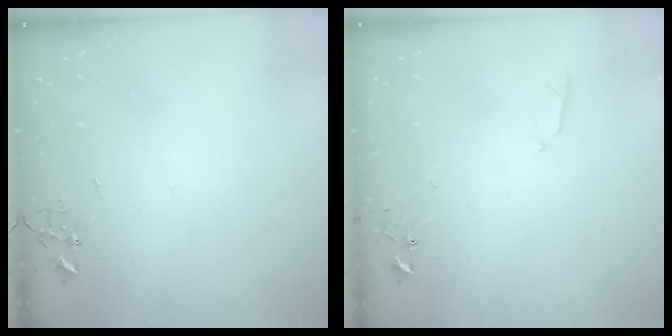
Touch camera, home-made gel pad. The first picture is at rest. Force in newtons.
{"total": 4.4, "press": 4.4, "slide": 0.5}